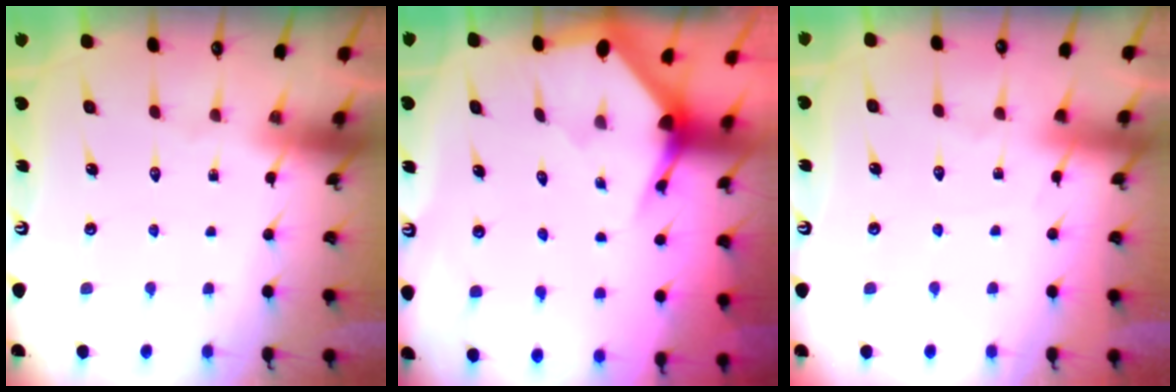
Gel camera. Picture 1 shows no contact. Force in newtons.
{"total": 2.9, "press": 2.9, "slide": 0.2}
{"total": 2.5, "press": 2.5, "slide": 0.3}